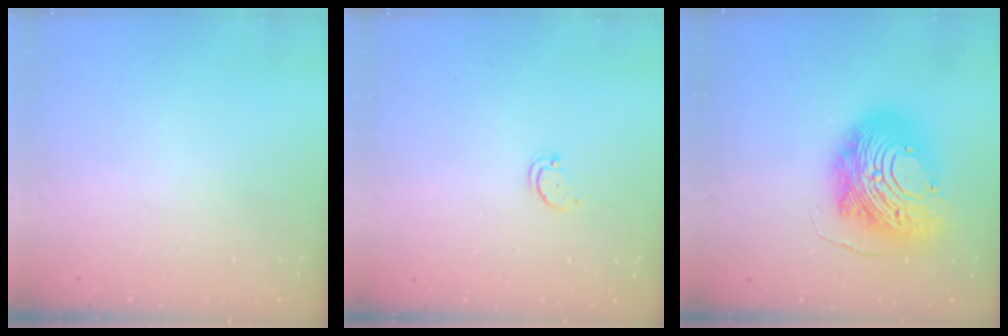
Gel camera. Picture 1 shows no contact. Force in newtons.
{"total": 2.5, "press": 2.4, "slide": 0.4}
{"total": 20.1, "press": 20.0, "slide": 2.0}